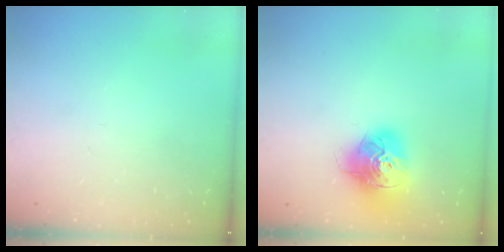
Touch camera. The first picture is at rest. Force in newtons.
{"total": 16.4, "press": 16.4, "slide": 1.7}